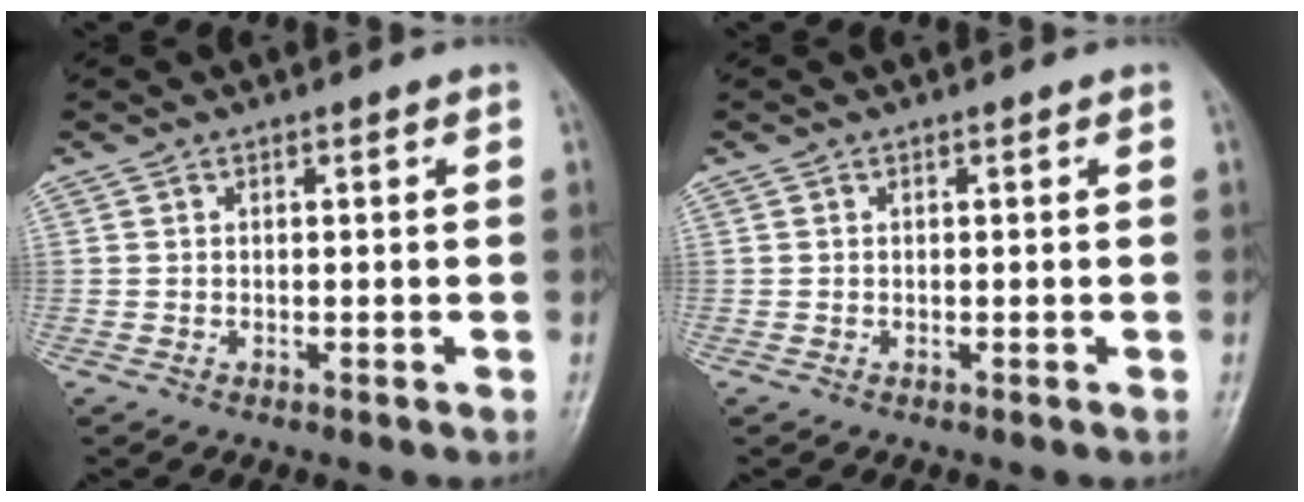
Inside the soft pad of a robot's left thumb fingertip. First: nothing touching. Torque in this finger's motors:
{"motor_torque": [-0.05, 0.05, 0.00, 0.00, 0.00]}